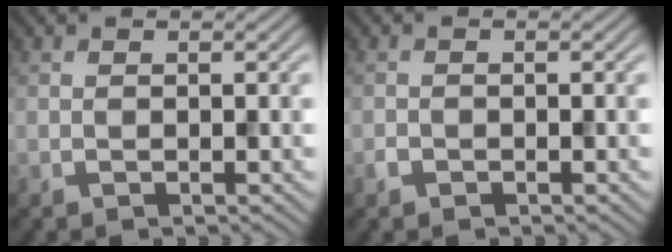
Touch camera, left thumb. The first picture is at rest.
{"total": 0.8, "force": [-0.5, 0.5, 0.2], "torque": [-0.004, -0.002, -0.012]}